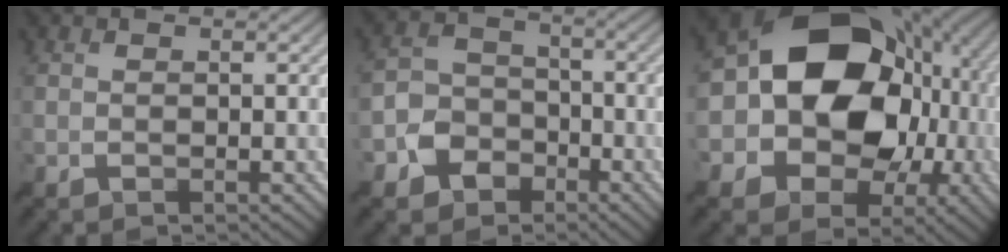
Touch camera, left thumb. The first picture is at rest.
{"total": 6.6, "force": [-3.5, 5.1, 2.2], "torque": [-0.052, 0.001, -0.083]}
{"total": 20.5, "force": [0.8, 16.2, 12.5], "torque": [-0.232, -0.009, 0.011]}